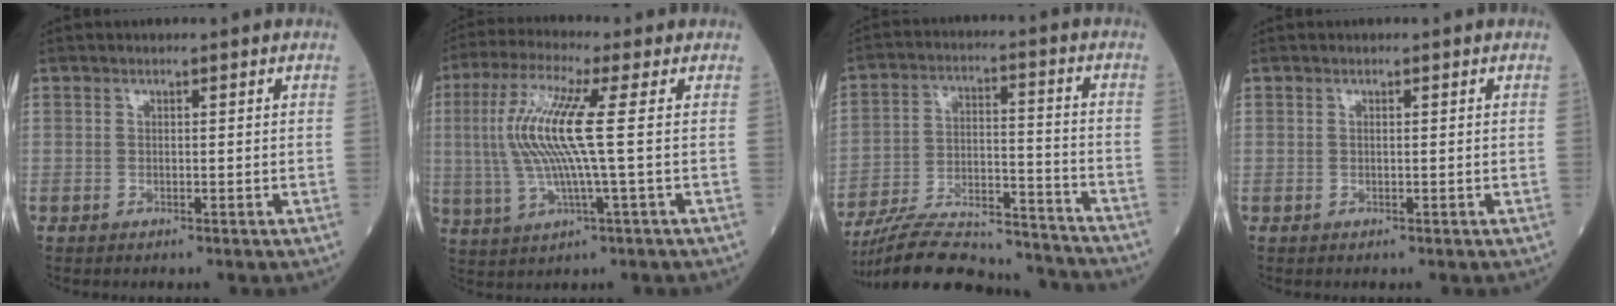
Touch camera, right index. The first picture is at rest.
{"total": 11.4, "force": [1.1, 0.0, 11.3], "torque": [-0.251, 0.008, 0.018]}
{"total": 21.3, "force": [-19.9, 3.8, 6.6], "torque": [-0.120, 0.007, -0.302]}
{"total": 0.0}